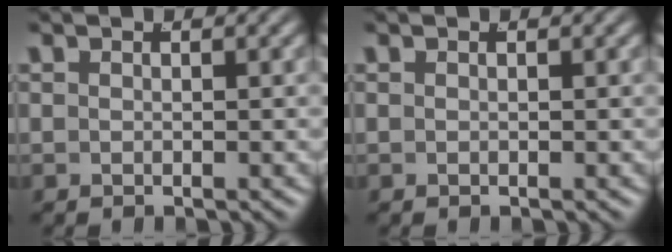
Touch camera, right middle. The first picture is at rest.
{"total": 0.0}